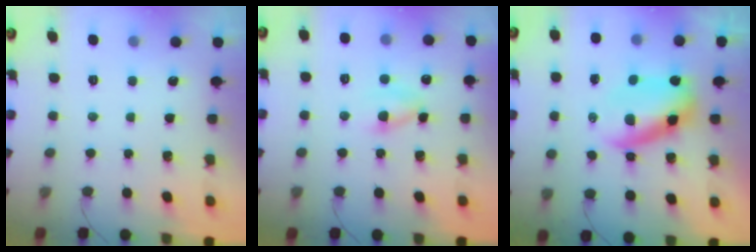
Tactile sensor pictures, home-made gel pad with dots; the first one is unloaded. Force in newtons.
{"total": 3.3, "press": 3.0, "slide": 1.3}
{"total": 6.6, "press": 6.3, "slide": 1.9}